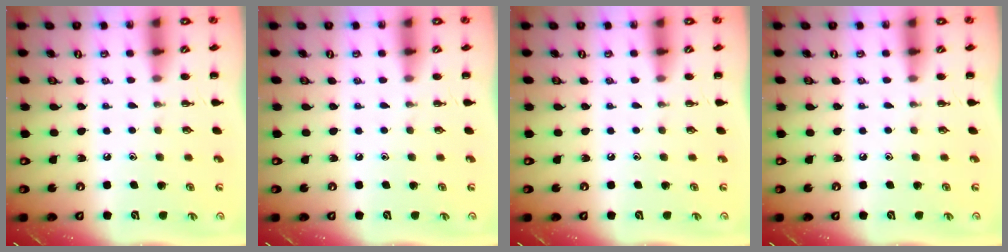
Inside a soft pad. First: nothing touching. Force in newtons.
{"total": 0.0}
{"total": 0.0}
{"total": 0.0}